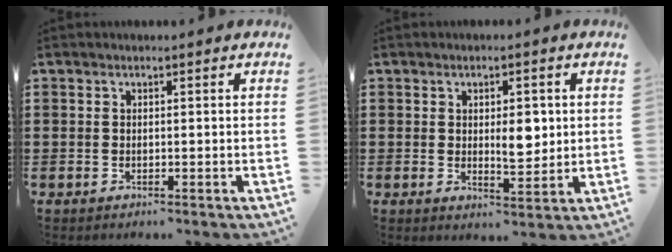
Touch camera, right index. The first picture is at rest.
{"total": 5.2, "force": [0.9, 2.5, 4.5], "torque": [-0.060, -0.005, 0.007]}